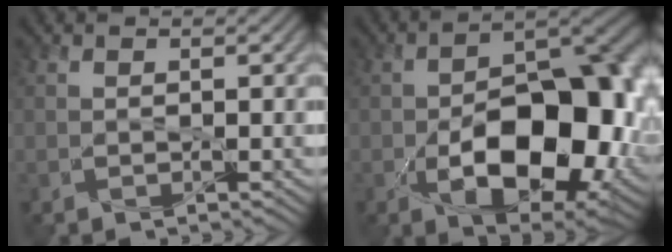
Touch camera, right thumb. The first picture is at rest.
{"total": 14.5, "force": [-4.0, 7.4, 11.8], "torque": [-0.147, -0.023, -0.051]}